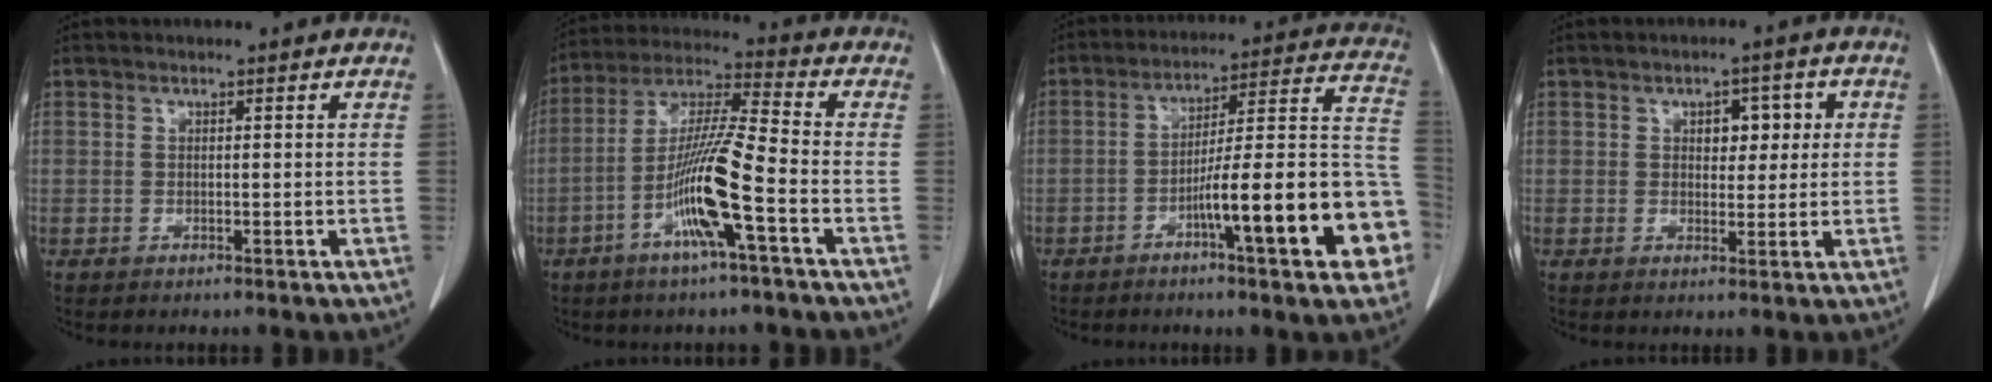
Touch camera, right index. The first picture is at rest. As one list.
[{"total": 12.4, "force": [-4.7, -0.1, 11.5], "torque": [-0.230, 0.000, -0.096]}, {"total": 18.8, "force": [-7.0, 2.0, 17.3], "torque": [-0.189, 0.031, -0.098]}, {"total": 4.5, "force": [1.2, 2.6, 3.5], "torque": [-0.042, 0.014, 0.018]}]